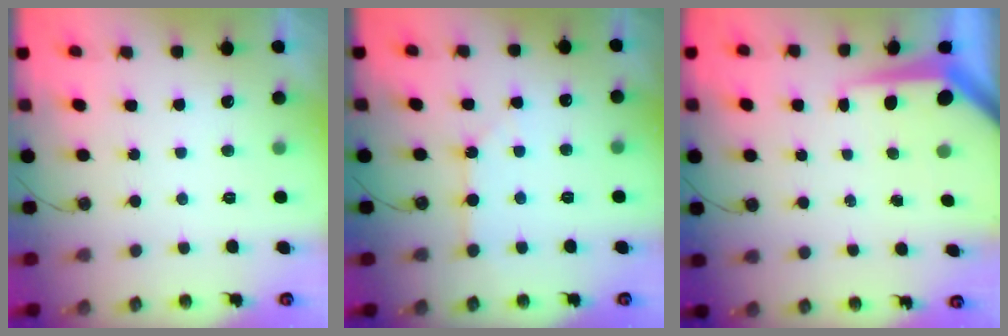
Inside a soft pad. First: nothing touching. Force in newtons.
{"total": 2.7, "press": 2.6, "slide": 0.5}
{"total": 7.9, "press": 7.9, "slide": 0.6}